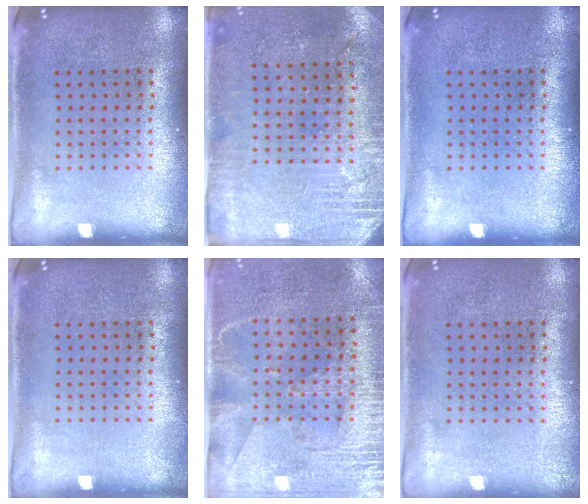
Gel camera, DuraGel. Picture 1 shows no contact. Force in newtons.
{"total": 2.9, "press": 2.7, "slide": 1.1}
{"total": 0.0}
{"total": 0.0}
{"total": 2.9, "press": 2.5, "slide": 1.4}
{"total": 0.0}